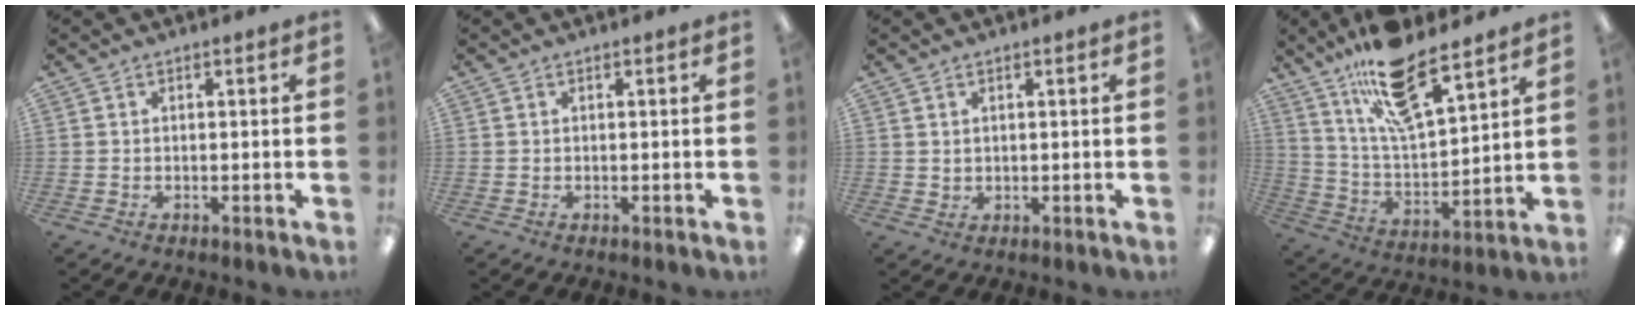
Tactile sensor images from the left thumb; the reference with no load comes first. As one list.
[{"total": 0.0}, {"total": 1.5, "force": [1.2, 0.9, 0.1], "torque": [-0.003, 0.001, 0.022]}, {"total": 17.1, "force": [12.5, 5.6, 10.2], "torque": [-0.181, -0.061, 0.212]}]